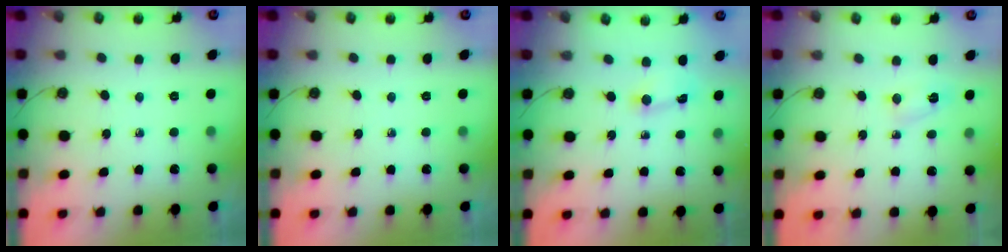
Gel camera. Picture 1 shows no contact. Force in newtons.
{"total": 0.0}
{"total": 1.5, "press": 1.5, "slide": 0.2}
{"total": 2.2, "press": 2.2, "slide": 0.5}